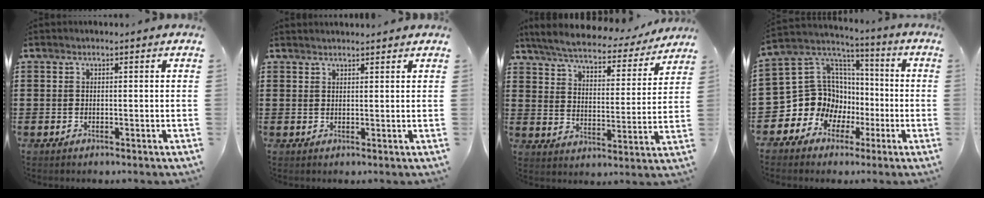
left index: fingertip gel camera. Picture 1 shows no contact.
{"total": 1.2, "force": [1.2, 0.0, 0.1], "torque": [-0.004, 0.000, 0.023]}
{"total": 5.4, "force": [5.1, 0.6, 1.7], "torque": [-0.060, -0.032, 0.083]}
{"total": 11.5, "force": [-1.8, 10.9, 3.0], "torque": [-0.107, -0.024, -0.022]}